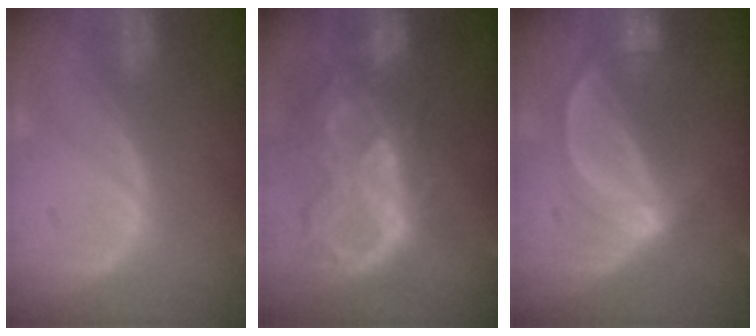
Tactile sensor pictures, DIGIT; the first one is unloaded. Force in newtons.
{"total": 10.5, "press": 8.8, "slide": 5.8}
{"total": 5.3, "press": 4.8, "slide": 2.3}